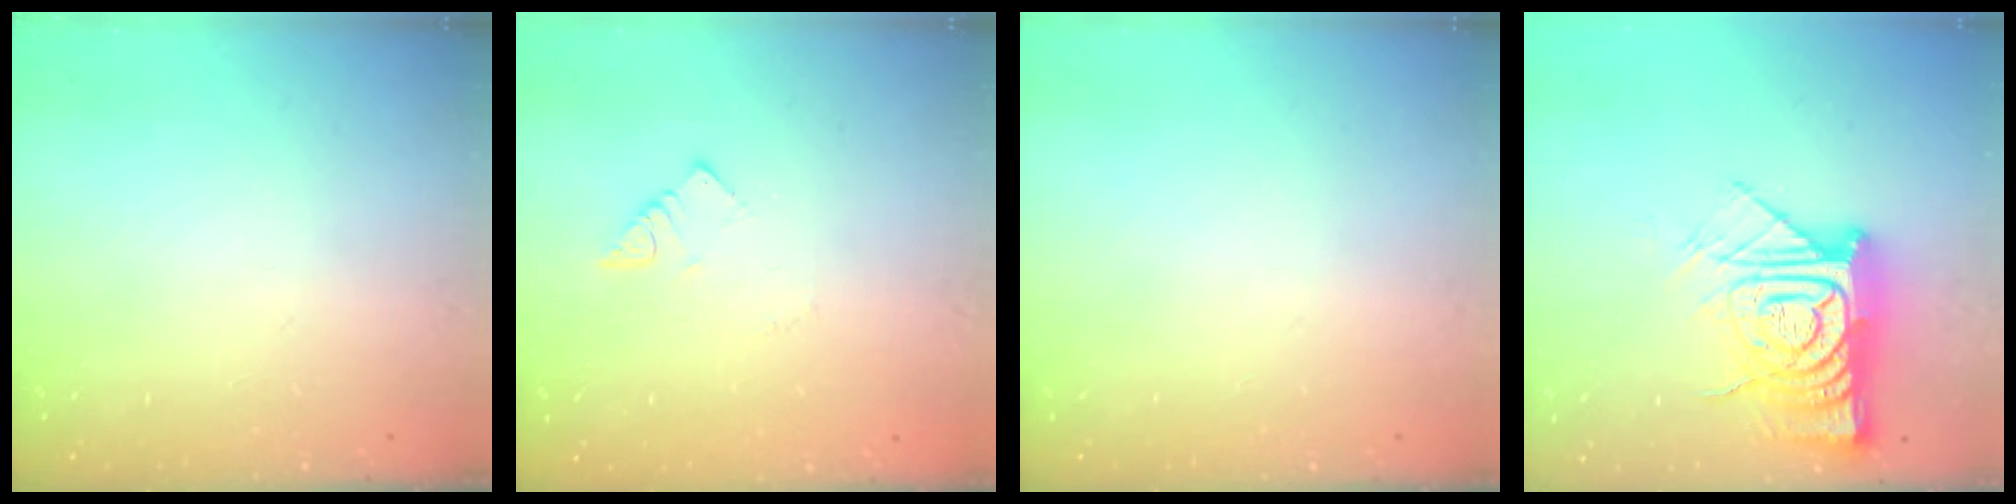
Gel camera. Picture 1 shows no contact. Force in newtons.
{"total": 2.4, "press": 2.3, "slide": 0.5}
{"total": 0.0}
{"total": 17.2, "press": 17.1, "slide": 1.5}